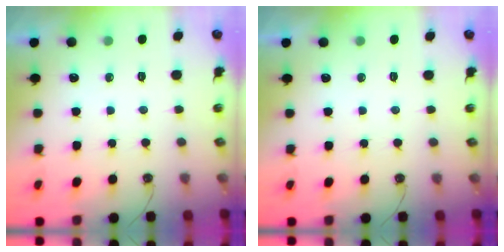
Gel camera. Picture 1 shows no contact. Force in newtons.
{"total": 0.0}